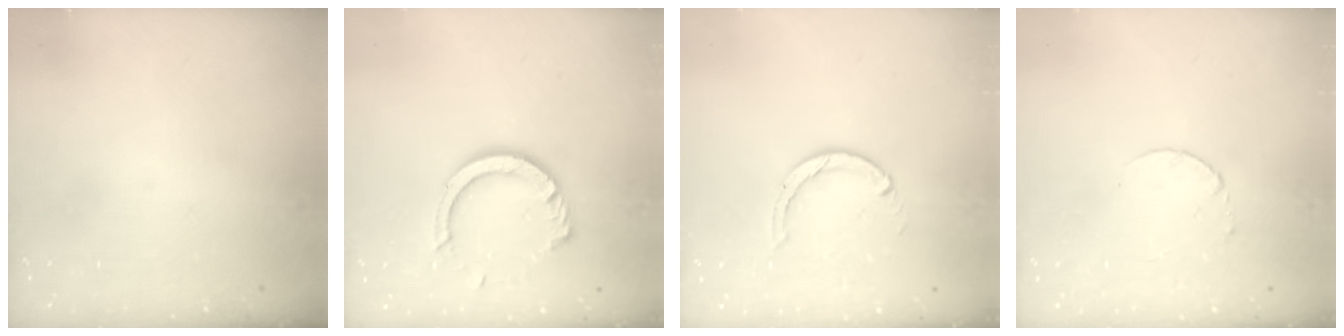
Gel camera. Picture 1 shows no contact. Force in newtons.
{"total": 10.0, "press": 10.0, "slide": 0.9}
{"total": 2.0, "press": 2.0, "slide": 0.3}
{"total": 2.6, "press": 2.6, "slide": 0.3}